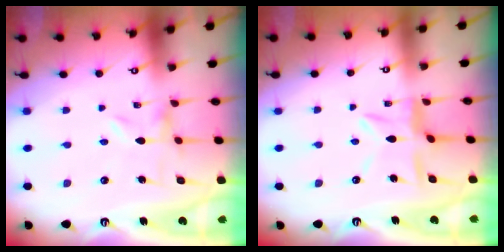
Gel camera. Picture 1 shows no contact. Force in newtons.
{"total": 8.9, "press": 8.9, "slide": 0.6}